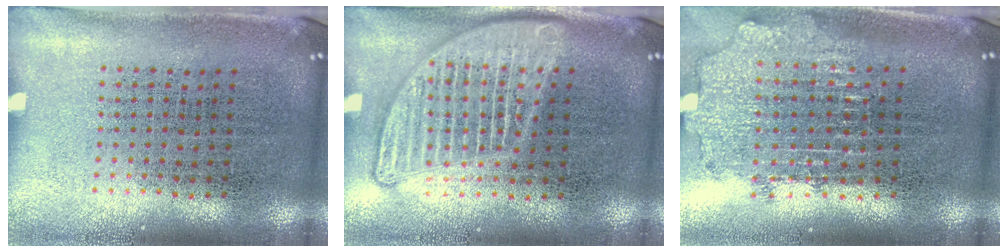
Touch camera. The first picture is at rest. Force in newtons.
{"total": 2.3, "press": 2.3, "slide": 0.2}
{"total": 2.0, "press": 1.5, "slide": 1.3}